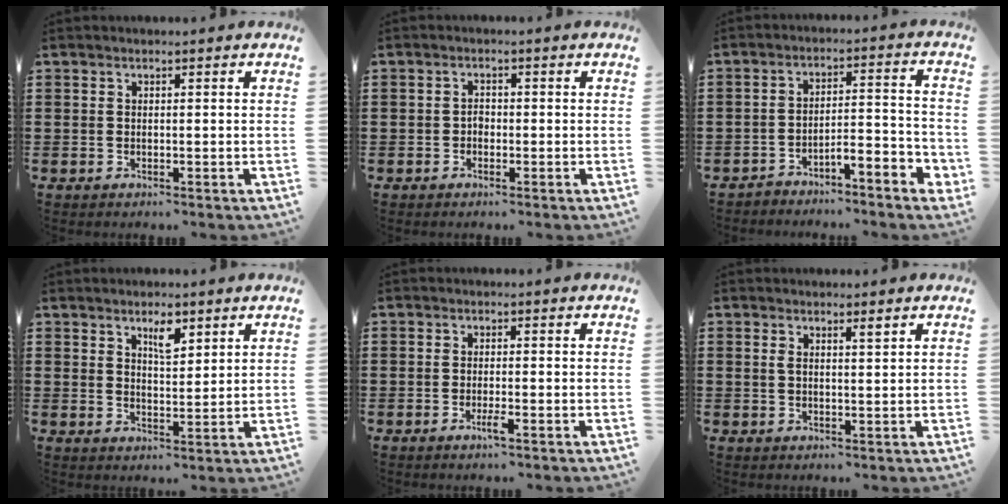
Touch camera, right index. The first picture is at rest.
{"total": 1.3, "force": [-0.6, 0.9, 0.7], "torque": [-0.017, 0.000, -0.012]}
{"total": 4.4, "force": [-4.3, 0.1, 1.1], "torque": [-0.023, -0.002, -0.089]}
{"total": 3.7, "force": [2.5, 1.3, 2.5], "torque": [-0.038, -0.001, 0.040]}
{"total": 1.9, "force": [-1.1, 0.1, 1.5], "torque": [-0.032, -0.004, -0.022]}
{"total": 1.6, "force": [0.9, 0.3, 1.3], "torque": [-0.018, -0.002, 0.012]}